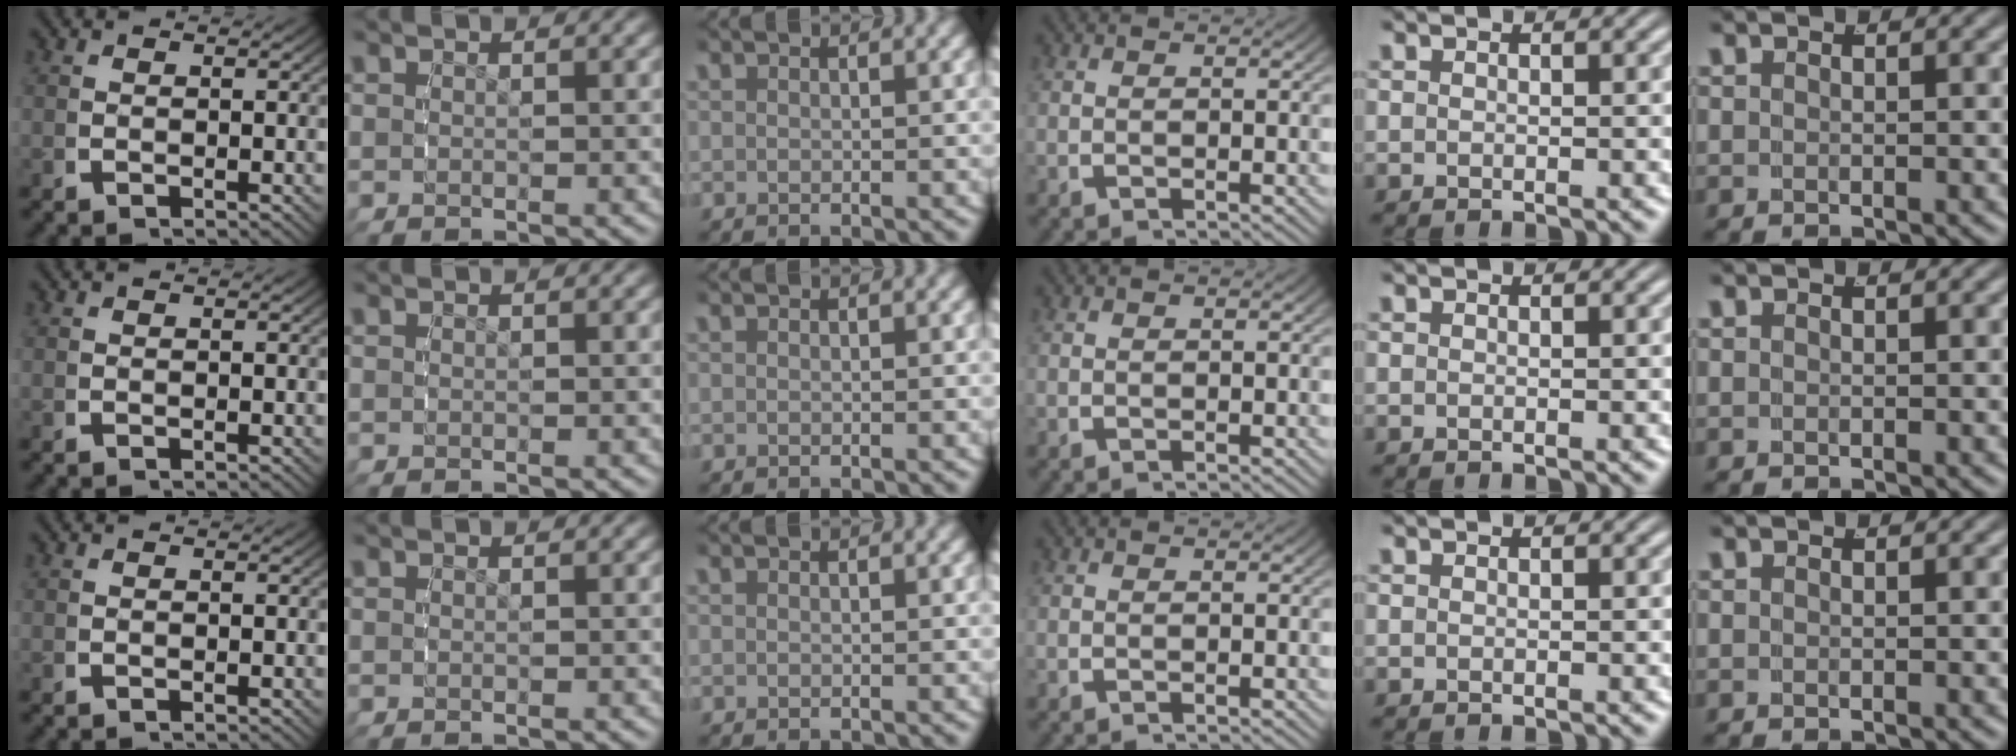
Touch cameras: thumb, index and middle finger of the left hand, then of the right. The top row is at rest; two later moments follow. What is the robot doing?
{"motion": "reach", "object": "toothpaste"}